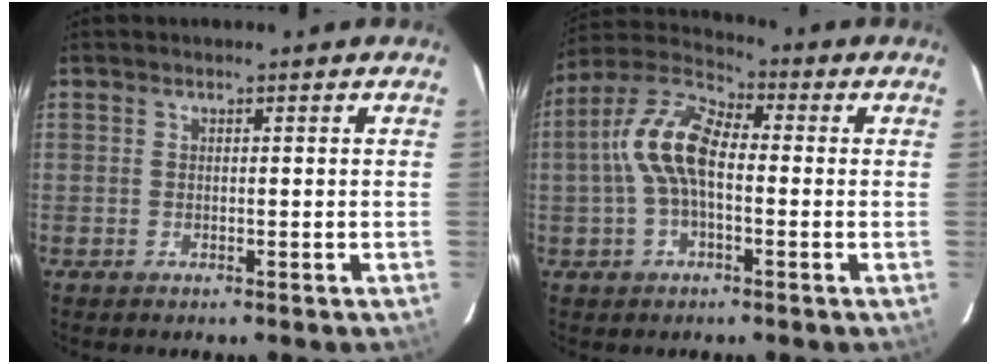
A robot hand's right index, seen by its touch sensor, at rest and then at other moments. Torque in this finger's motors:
{"motor_torque": [1.45, -0.36, 0.94, 0.21]}